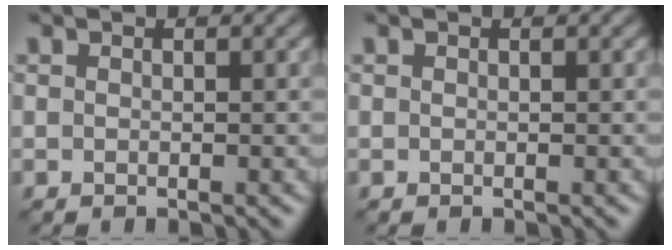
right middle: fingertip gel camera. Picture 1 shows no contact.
{"total": 0.0}